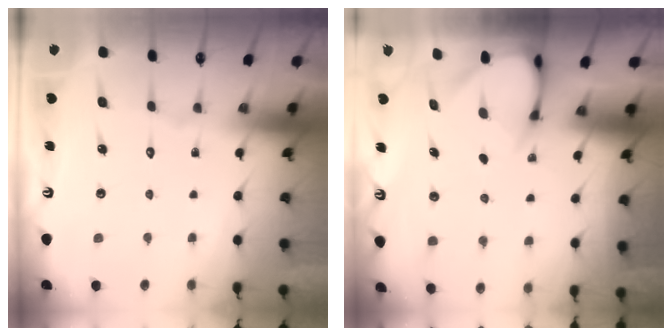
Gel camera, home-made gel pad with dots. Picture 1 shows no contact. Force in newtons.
{"total": 3.4, "press": 3.4, "slide": 0.3}